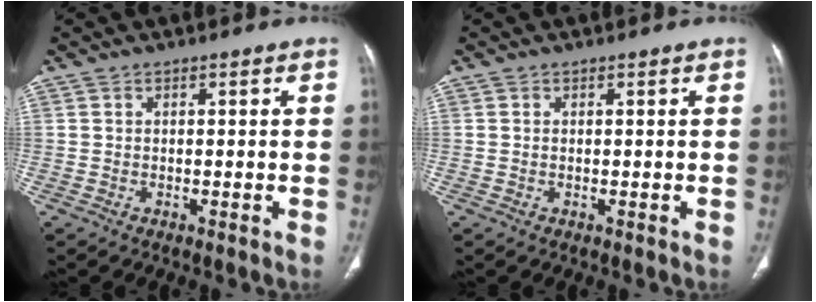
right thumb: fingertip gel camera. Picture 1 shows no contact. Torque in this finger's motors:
{"motor_torque": [-0.28, 0.01, -0.27, 0.08, 0.04]}